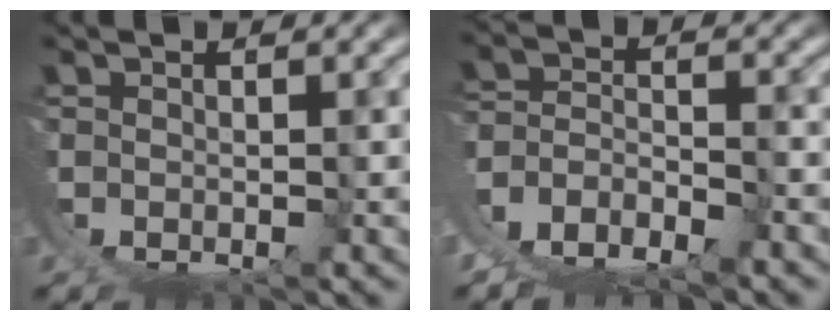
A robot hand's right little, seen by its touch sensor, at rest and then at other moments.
{"total": 8.7, "force": [0.0, 7.7, 4.1], "torque": [-0.132, -0.032, -0.005]}